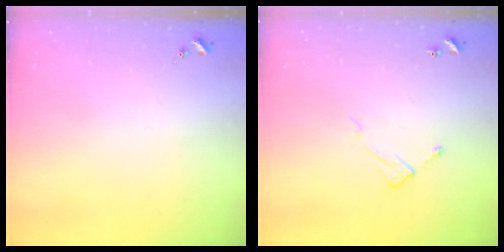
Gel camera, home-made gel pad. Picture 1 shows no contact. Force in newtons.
{"total": 6.5, "press": 6.5, "slide": 0.3}